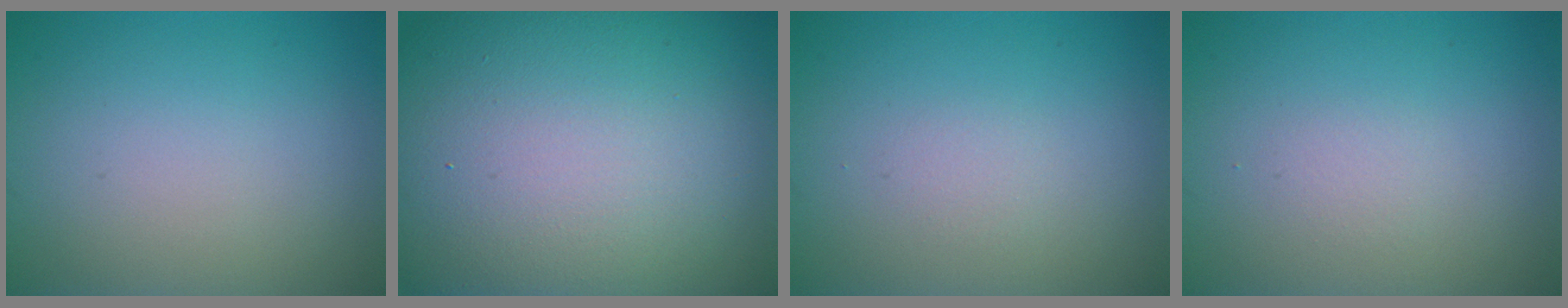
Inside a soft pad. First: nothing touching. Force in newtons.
{"total": 23.8, "press": 23.8, "slide": 0.7}
{"total": 0.7, "press": 0.7, "slide": 0.1}
{"total": 0.7, "press": 0.7, "slide": 0.0}